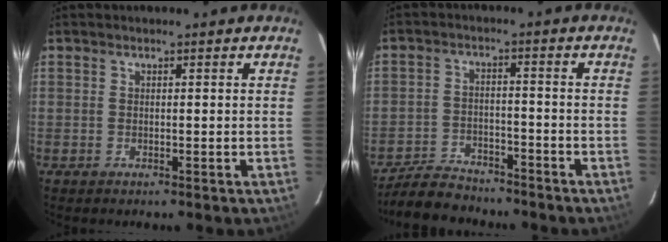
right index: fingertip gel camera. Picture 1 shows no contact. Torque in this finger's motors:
{"motor_torque": [-0.03, -0.03, -0.12, -0.05]}